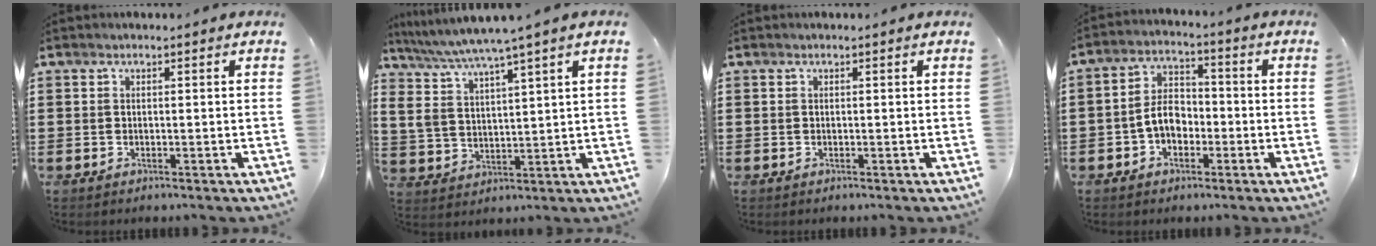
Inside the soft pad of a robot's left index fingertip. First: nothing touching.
{"total": 6.0, "force": [4.7, 0.0, 3.7], "torque": [-0.090, -0.030, 0.078]}
{"total": 0.0}
{"total": 5.7, "force": [-1.5, 3.8, 3.9], "torque": [-0.087, 0.008, -0.033]}